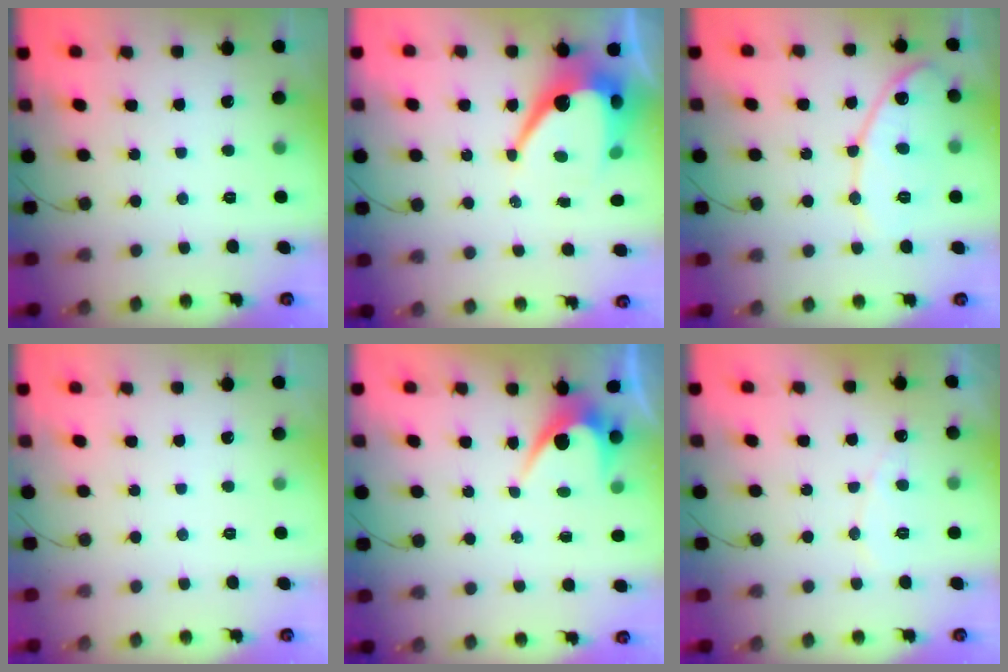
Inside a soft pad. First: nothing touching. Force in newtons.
{"total": 12.3, "press": 12.2, "slide": 0.7}
{"total": 11.2, "press": 11.2, "slide": 0.4}
{"total": 0.0}
{"total": 4.3, "press": 4.3, "slide": 0.2}
{"total": 5.3, "press": 5.3, "slide": 0.1}